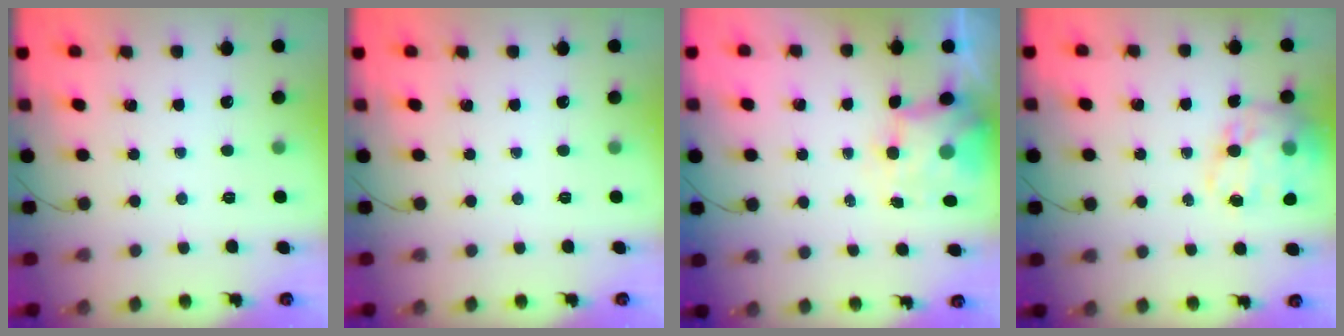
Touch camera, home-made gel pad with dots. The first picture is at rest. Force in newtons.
{"total": 0.0}
{"total": 5.9, "press": 5.9, "slide": 1.1}
{"total": 16.8, "press": 16.4, "slide": 3.8}